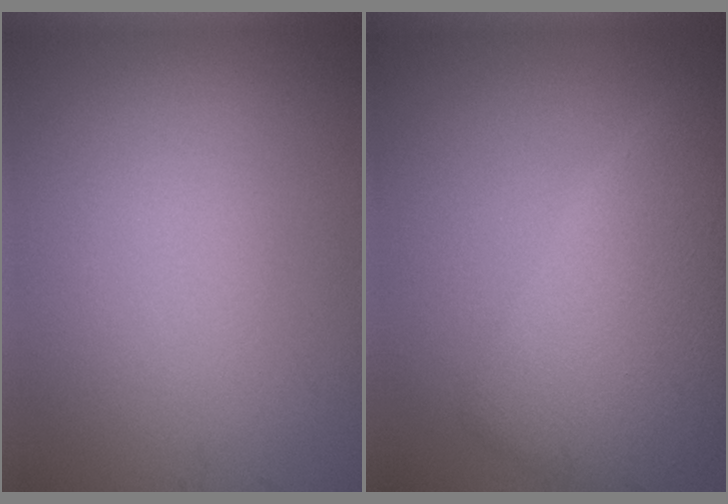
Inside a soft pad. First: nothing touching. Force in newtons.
{"total": 6.8, "press": 6.8, "slide": 0.1}